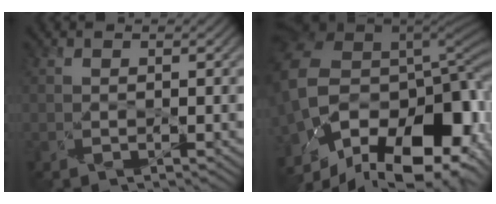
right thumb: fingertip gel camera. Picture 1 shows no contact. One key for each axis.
{"total": 19.3, "fx": -6.7, "fy": 12.5, "fz": 13.1, "tx": -0.236, "ty": -0.022, "tz": -0.082}